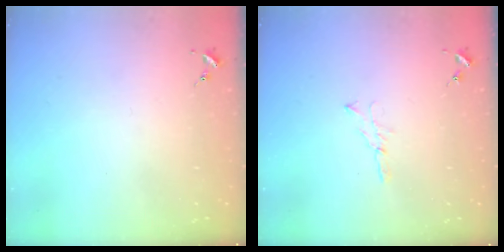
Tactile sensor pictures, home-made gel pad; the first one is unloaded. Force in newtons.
{"total": 3.7, "press": 3.6, "slide": 0.4}